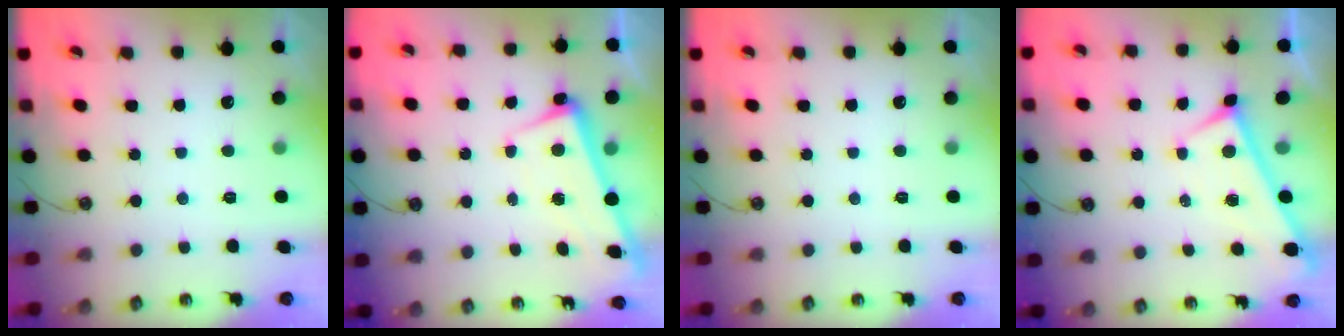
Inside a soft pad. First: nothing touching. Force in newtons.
{"total": 2.3, "press": 2.2, "slide": 0.9}
{"total": 0.0}
{"total": 0.0}